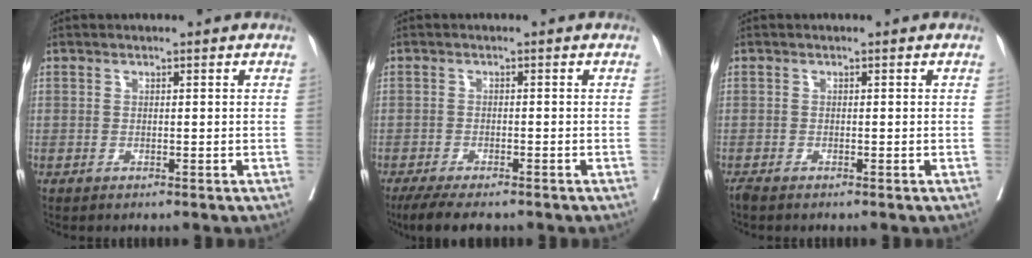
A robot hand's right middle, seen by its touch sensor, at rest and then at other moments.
{"total": 7.5, "force": [-6.1, 1.8, 4.1], "torque": [-0.057, -0.012, -0.095]}
{"total": 0.8, "force": [-0.8, 0.1, 0.3], "torque": [-0.015, -0.004, -0.016]}